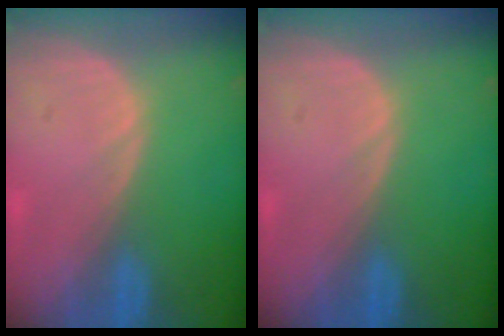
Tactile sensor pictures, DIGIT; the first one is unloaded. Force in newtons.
{"total": 0.0}